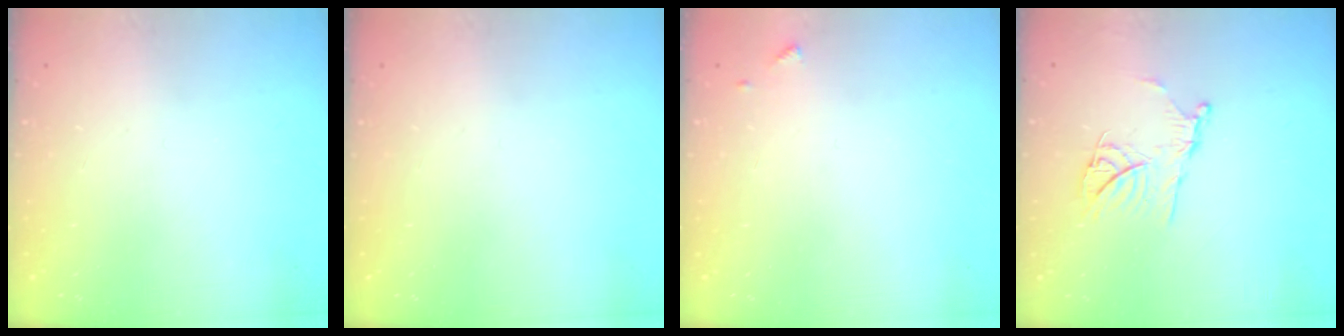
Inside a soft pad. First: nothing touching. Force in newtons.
{"total": 0.0}
{"total": 5.1, "press": 5.1, "slide": 0.5}
{"total": 12.7, "press": 12.6, "slide": 1.4}